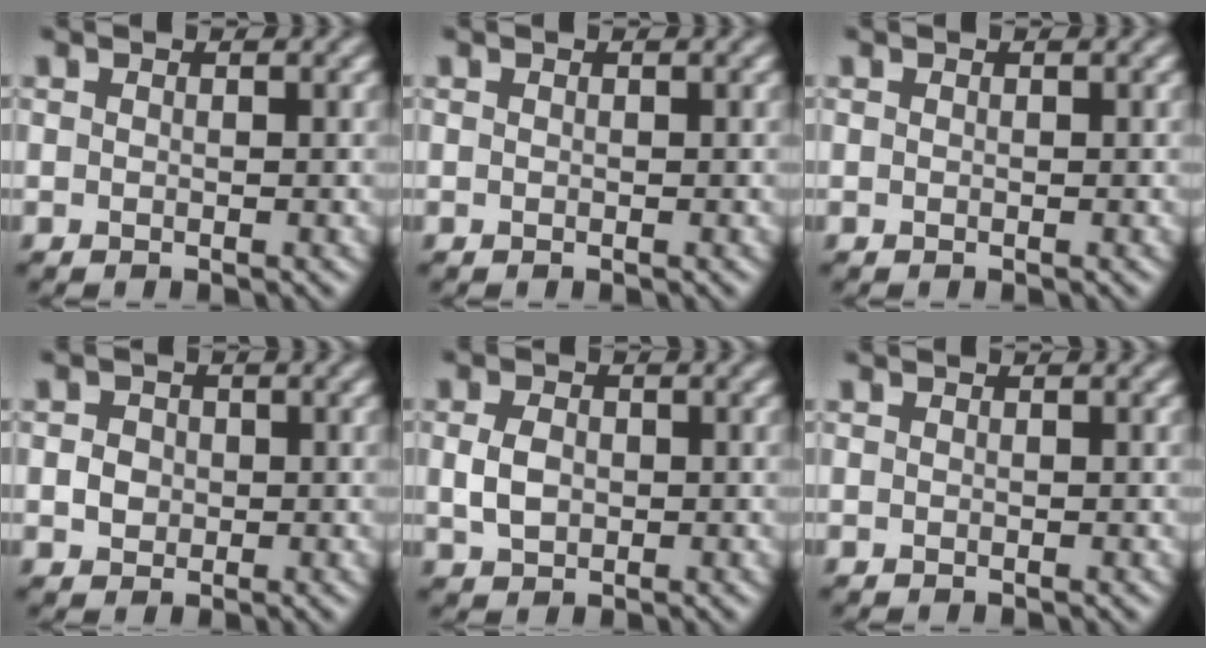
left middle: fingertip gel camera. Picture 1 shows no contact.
{"total": 0.0}
{"total": 0.0}
{"total": 1.7, "force": [-0.1, 1.6, 0.8], "torque": [-0.010, -0.002, -0.004]}
{"total": 2.8, "force": [0.1, 2.1, 1.8], "torque": [-0.042, 0.000, -0.001]}
{"total": 0.0}